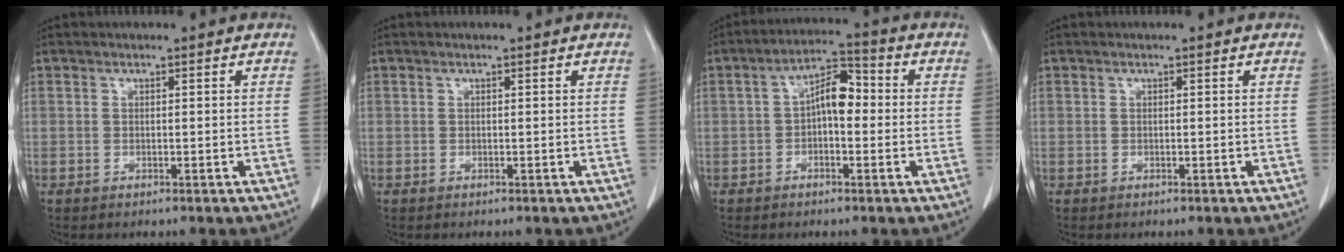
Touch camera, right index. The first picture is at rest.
{"total": 0.0}
{"total": 6.4, "force": [-0.2, 2.9, 5.6], "torque": [-0.098, 0.031, -0.009]}
{"total": 0.0}